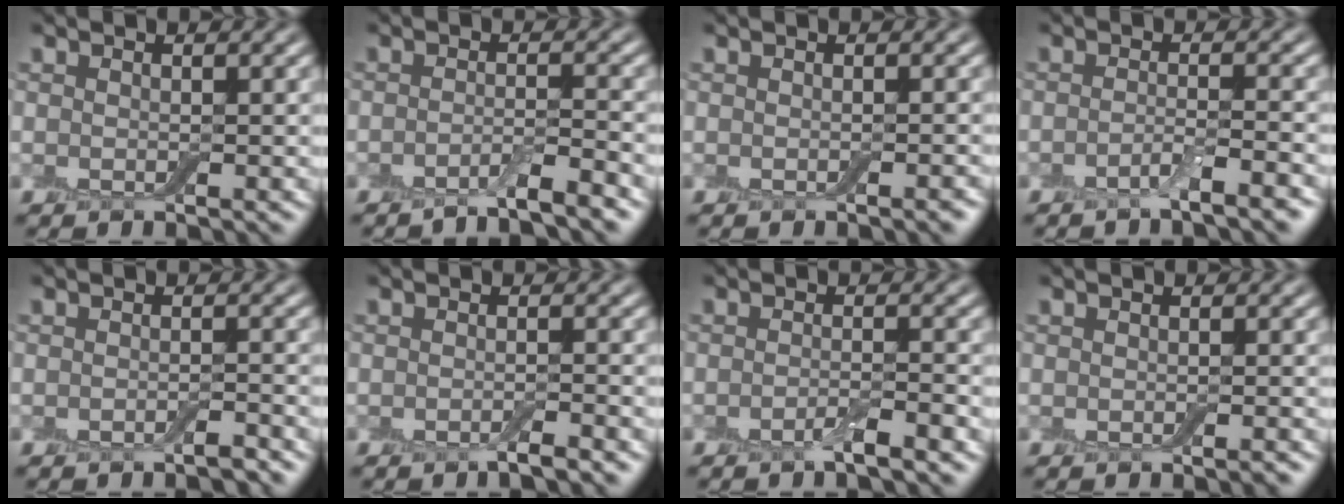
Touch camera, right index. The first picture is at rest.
{"total": 2.6, "force": [-1.9, 0.3, 1.7], "torque": [-0.021, 0.003, -0.043]}
{"total": 0.9, "force": [-0.4, 0.2, 0.8], "torque": [-0.007, 0.001, -0.006]}
{"total": 2.3, "force": [-1.4, 0.4, 1.8], "torque": [-0.029, 0.001, -0.034]}
{"total": 1.3, "force": [-1.0, 0.1, 0.8], "torque": [-0.011, 0.000, -0.019]}
{"total": 1.6, "force": [-1.1, 0.2, 1.1], "torque": [-0.012, 0.000, -0.020]}
{"total": 1.9, "force": [-1.2, 0.2, 1.4], "torque": [-0.024, 0.002, -0.025]}
{"total": 0.7, "force": [-0.4, 0.0, 0.5], "torque": [-0.006, 0.000, -0.006]}